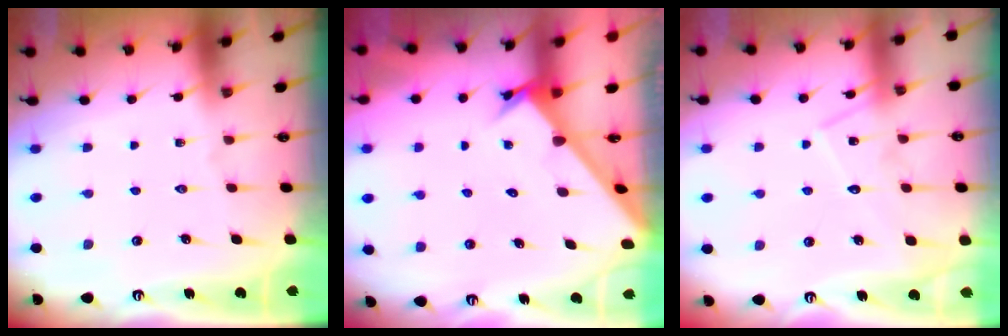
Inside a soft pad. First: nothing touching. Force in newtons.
{"total": 2.6, "press": 2.6, "slide": 0.3}
{"total": 11.4, "press": 11.3, "slide": 0.7}